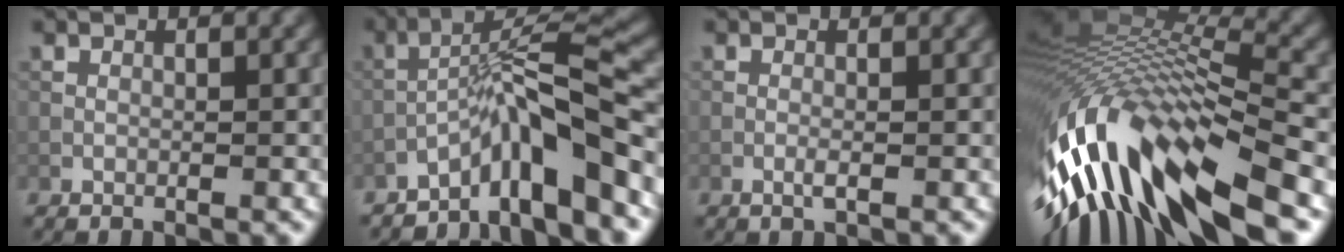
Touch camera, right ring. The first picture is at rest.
{"total": 8.7, "force": [-5.1, 1.3, 7.0], "torque": [-0.109, 0.021, -0.093]}
{"total": 0.9, "force": [-0.3, 0.1, 0.8], "torque": [-0.017, -0.001, -0.008]}
{"total": 15.3, "force": [-6.2, 6.0, 12.6], "torque": [-0.257, 0.011, -0.111]}